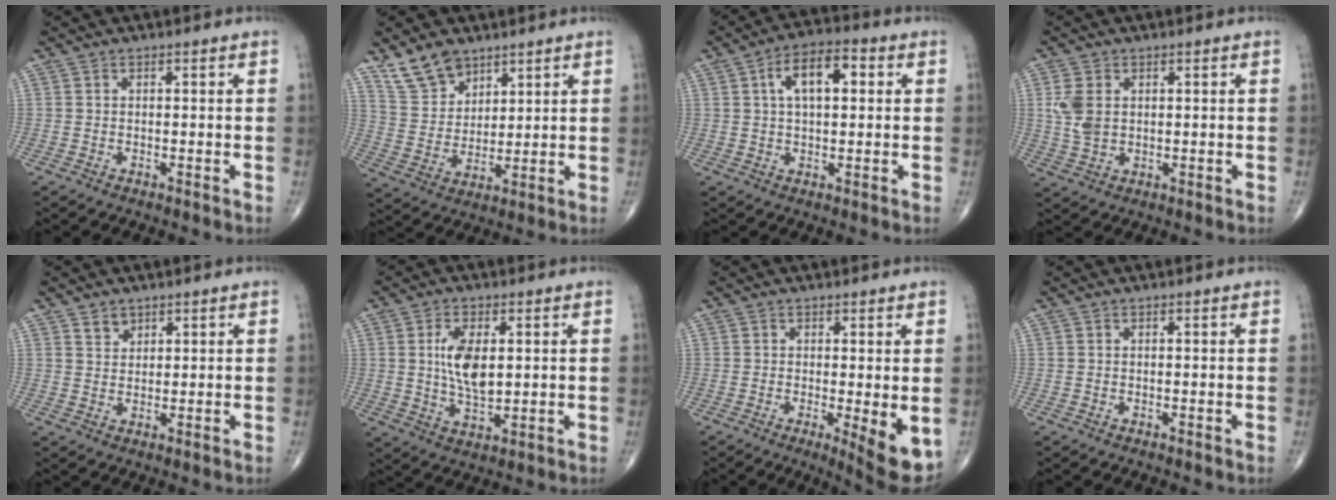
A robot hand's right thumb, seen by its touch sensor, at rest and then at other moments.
{"total": 9.2, "force": [6.7, 5.4, 3.3], "torque": [-0.045, -0.031, 0.137]}
{"total": 9.2, "force": [2.3, 4.5, 7.6], "torque": [-0.115, 0.014, 0.029]}
{"total": 5.5, "force": [1.1, 3.7, 3.9], "torque": [-0.081, -0.001, 0.028]}
{"total": 2.6, "force": [1.8, 1.7, 0.7], "torque": [0.001, -0.013, 0.031]}
{"total": 8.7, "force": [1.4, 4.3, 7.4], "torque": [-0.131, -0.016, 0.029]}
{"total": 7.0, "force": [-1.2, 1.9, 6.7], "torque": [-0.092, -0.020, -0.016]}
{"total": 0.0}